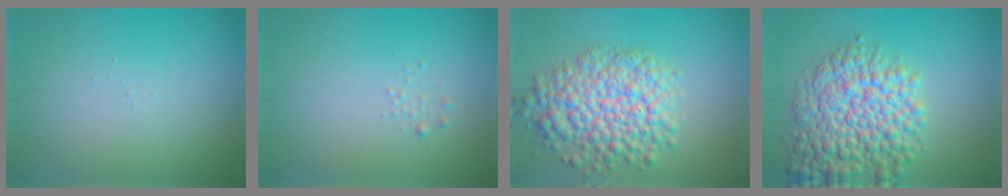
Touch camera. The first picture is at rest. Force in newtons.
{"total": 0.6, "press": 0.6, "slide": 0.0}
{"total": 7.4, "press": 7.4, "slide": 0.3}
{"total": 8.7, "press": 8.7, "slide": 0.3}